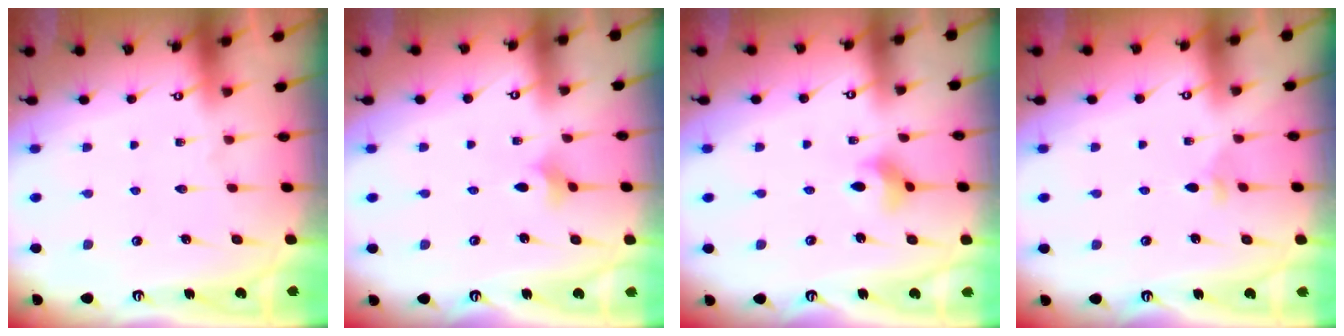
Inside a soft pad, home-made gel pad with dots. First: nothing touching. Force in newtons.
{"total": 2.9, "press": 2.9, "slide": 0.5}
{"total": 3.4, "press": 3.3, "slide": 0.5}
{"total": 2.5, "press": 2.4, "slide": 0.6}